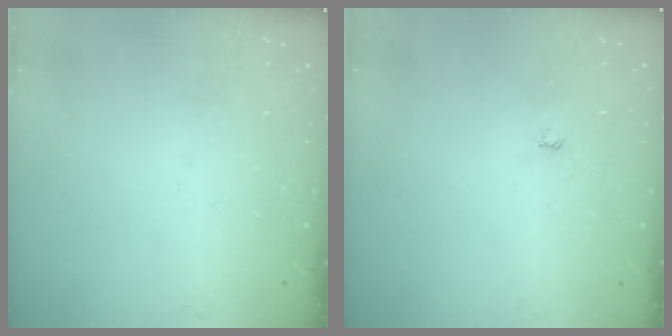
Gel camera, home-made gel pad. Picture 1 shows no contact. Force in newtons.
{"total": 3.0, "press": 3.0, "slide": 0.4}